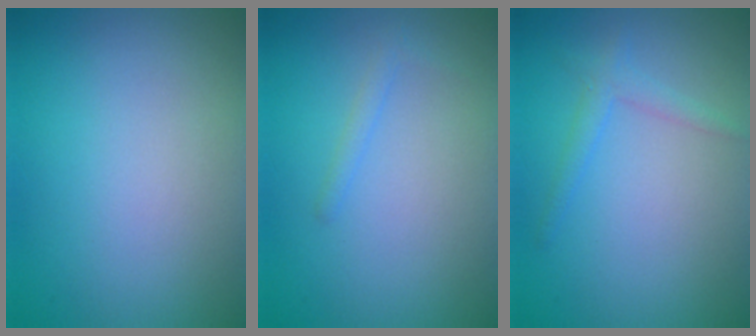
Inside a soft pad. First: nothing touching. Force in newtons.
{"total": 0.8, "press": 0.8, "slide": 0.0}
{"total": 1.5, "press": 1.5, "slide": 0.0}